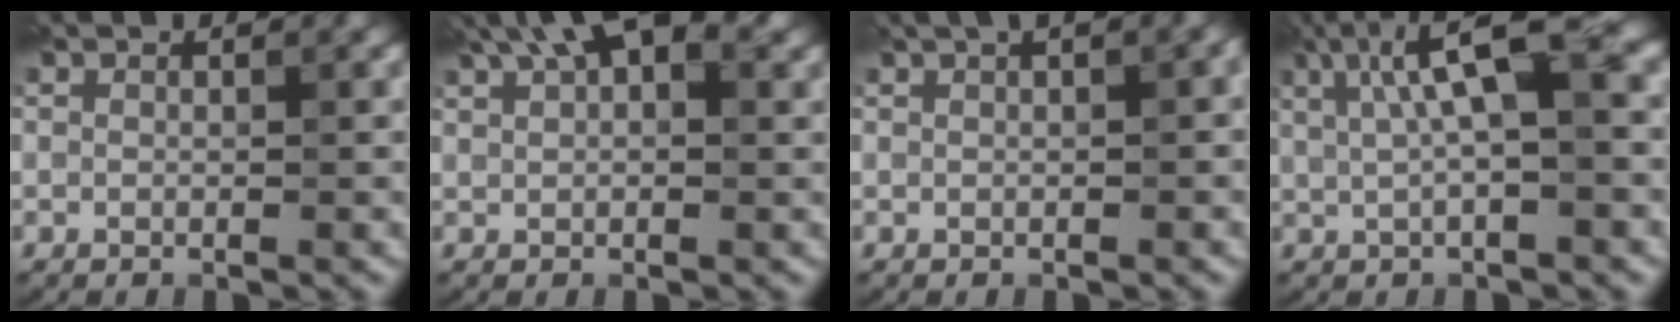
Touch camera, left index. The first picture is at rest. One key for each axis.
{"total": 6.3, "fx": 3.6, "fy": 2.6, "fz": 4.5, "tx": -0.066, "ty": 0.019, "tz": 0.056}
{"total": 3.6, "fx": 1.8, "fy": 1.2, "fz": 2.9, "tx": -0.032, "ty": 0.014, "tz": 0.026}
{"total": 7.5, "fx": 2.1, "fy": 1.9, "fz": 7.0, "tx": -0.119, "ty": 0.017, "tz": 0.031}